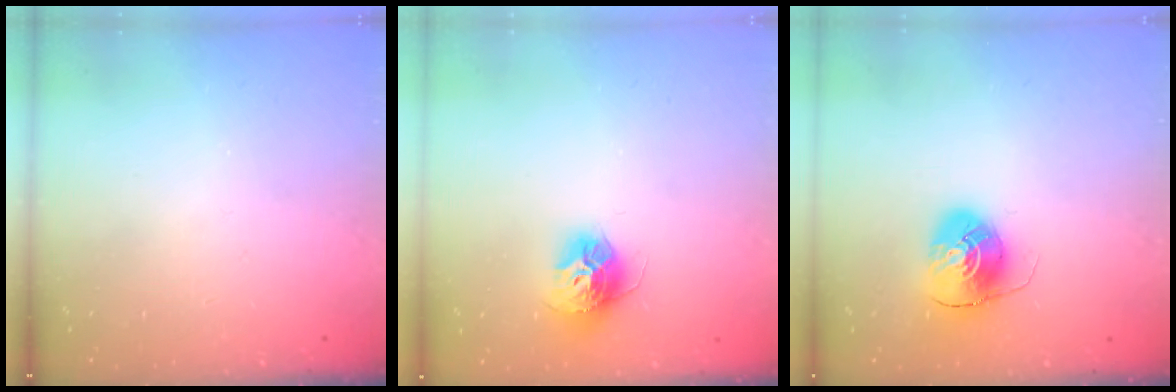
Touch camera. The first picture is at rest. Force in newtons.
{"total": 12.0, "press": 11.9, "slide": 1.1}
{"total": 8.5, "press": 8.5, "slide": 0.1}